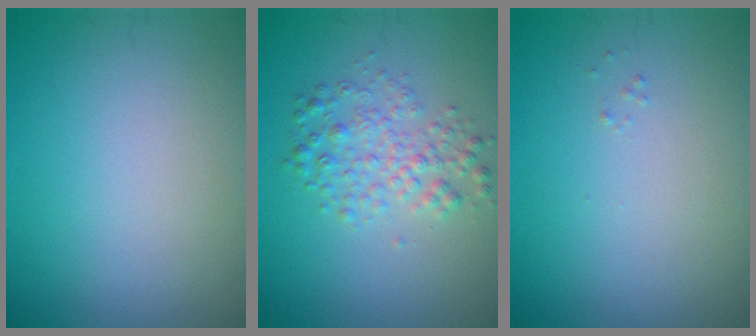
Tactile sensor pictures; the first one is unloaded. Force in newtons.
{"total": 3.0, "press": 3.0, "slide": 0.1}
{"total": 0.0}